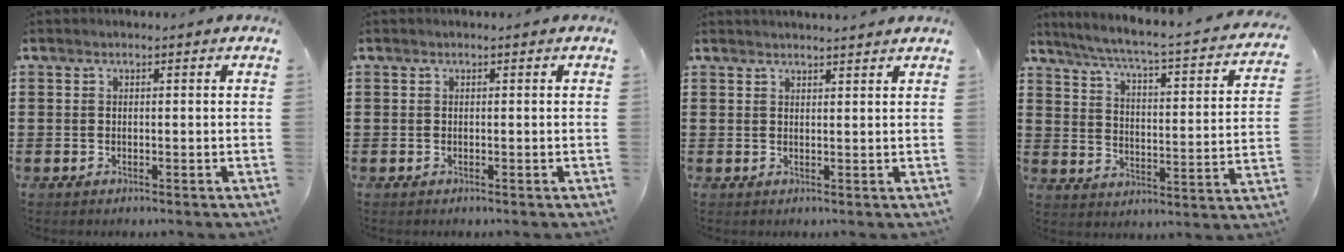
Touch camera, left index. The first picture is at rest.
{"total": 0.0}
{"total": 1.5, "force": [1.5, -0.1, 0.0], "torque": [-0.003, 0.000, 0.030]}
{"total": 4.3, "force": [3.7, -0.1, 2.3], "torque": [-0.065, -0.035, 0.050]}